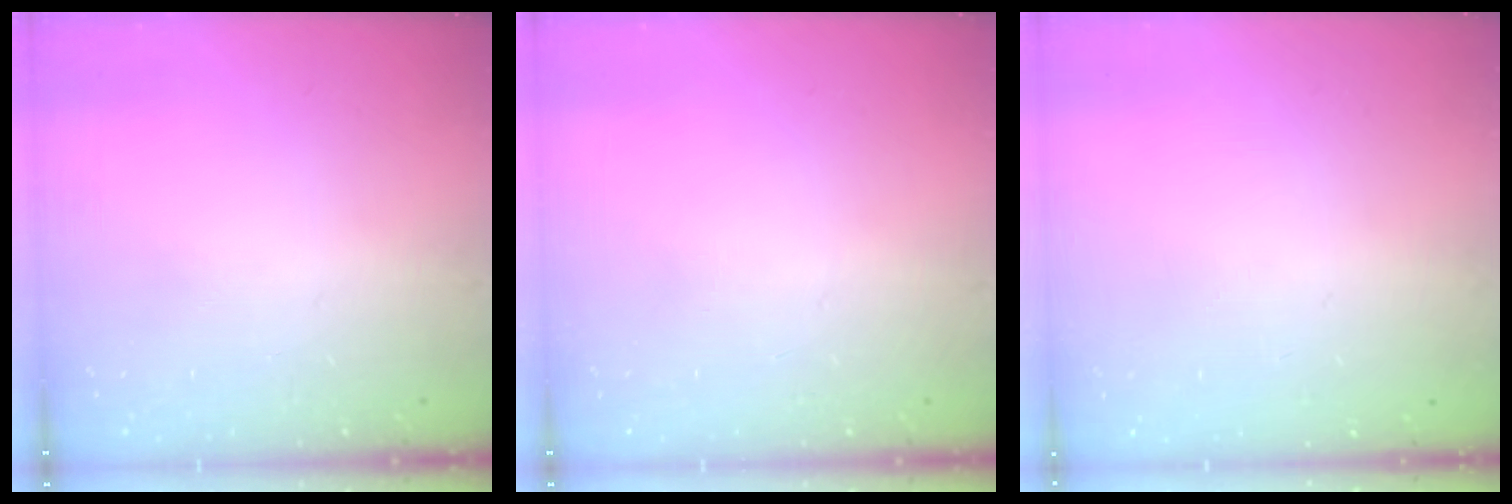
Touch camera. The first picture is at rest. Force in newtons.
{"total": 0.0}
{"total": 0.0}